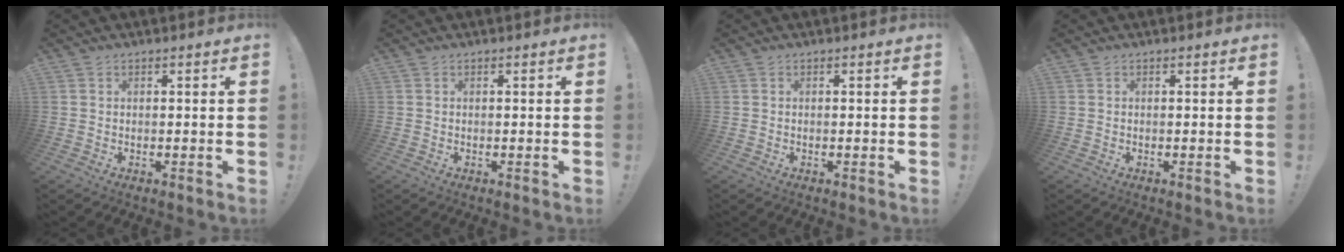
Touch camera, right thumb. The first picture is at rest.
{"total": 0.0}
{"total": 0.0}
{"total": 0.0}